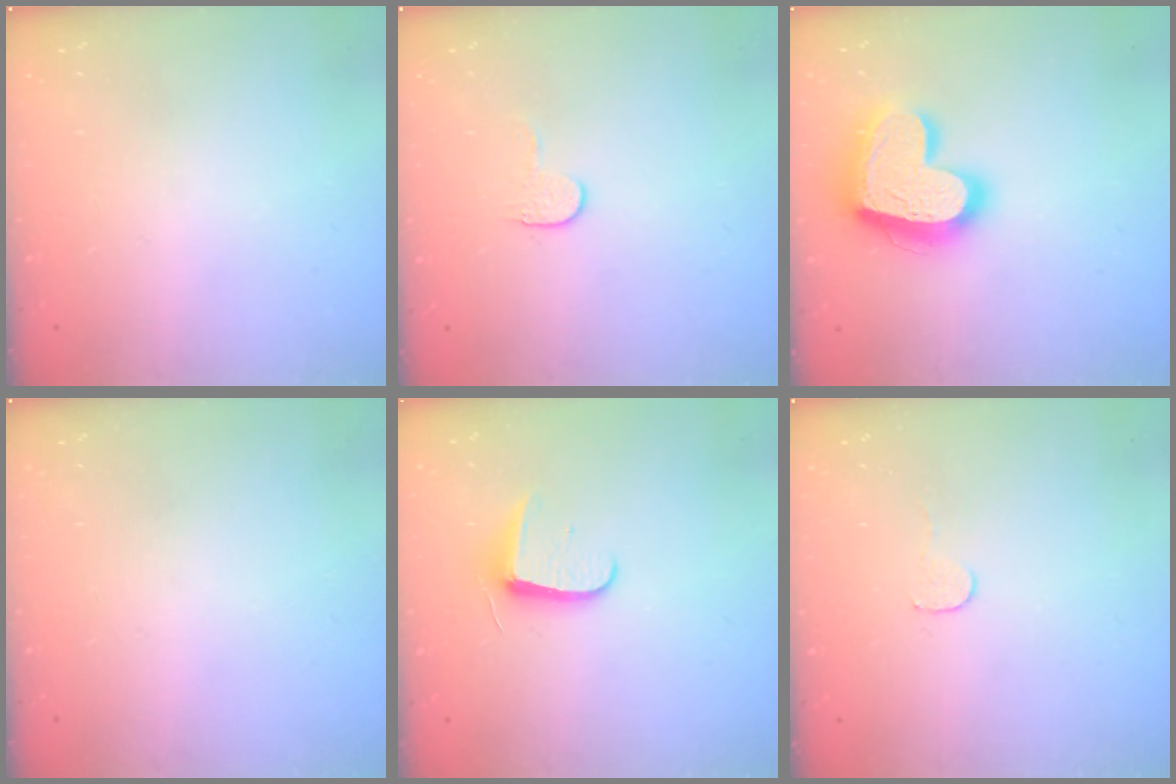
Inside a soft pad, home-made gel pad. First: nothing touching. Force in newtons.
{"total": 3.5, "press": 3.5, "slide": 0.4}
{"total": 19.9, "press": 19.9, "slide": 1.1}
{"total": 0.0}
{"total": 7.8, "press": 7.7, "slide": 0.4}
{"total": 3.2, "press": 3.1, "slide": 0.3}